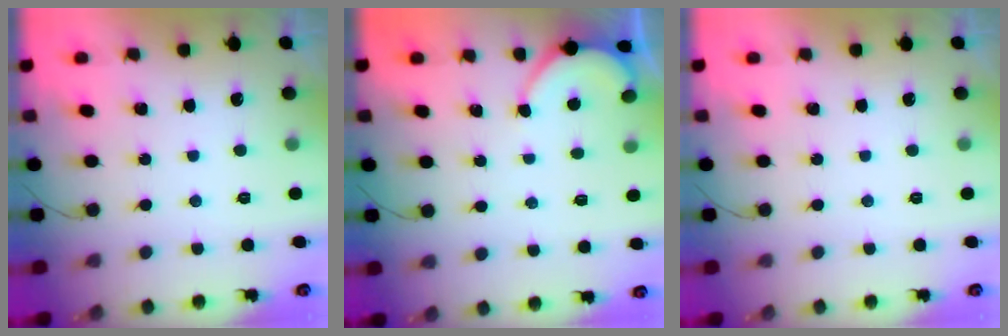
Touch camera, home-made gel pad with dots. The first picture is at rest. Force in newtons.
{"total": 2.3, "press": 2.3, "slide": 0.3}
{"total": 0.0}